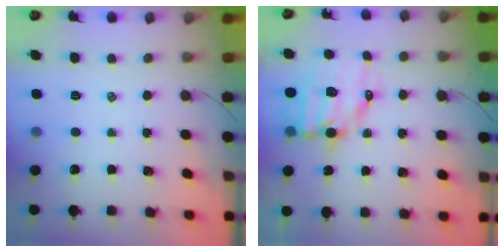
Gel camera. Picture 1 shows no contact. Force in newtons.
{"total": 10.1, "press": 9.9, "slide": 2.3}